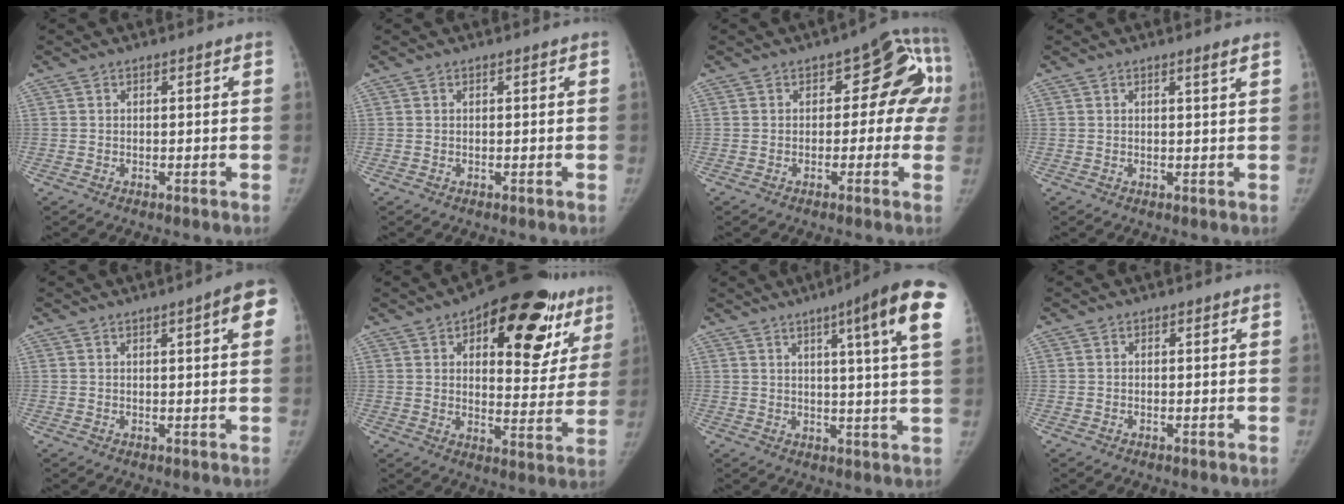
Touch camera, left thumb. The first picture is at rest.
{"total": 0.0}
{"total": 10.6, "force": [0.3, 6.7, 8.2], "torque": [-0.031, 0.031, -0.012]}
{"total": 1.2, "force": [0.8, -0.3, 0.9], "torque": [-0.018, -0.008, 0.015]}
{"total": 6.0, "force": [2.2, 1.3, 5.4], "torque": [-0.053, 0.000, 0.022]}
{"total": 25.6, "force": [12.7, 11.8, 18.8], "torque": [-0.202, -0.018, 0.173]}
{"total": 14.9, "force": [6.7, 1.2, 13.2], "torque": [-0.171, -0.023, 0.074]}
{"total": 0.0}